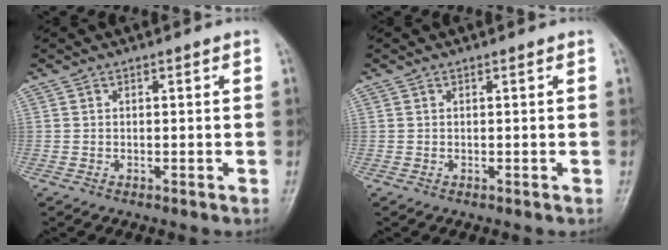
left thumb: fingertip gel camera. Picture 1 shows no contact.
{"total": 0.0}